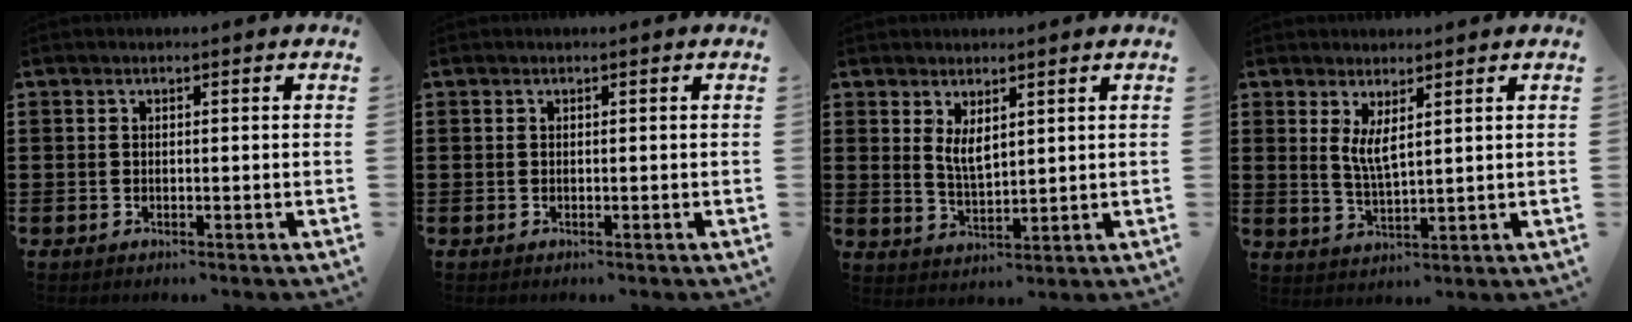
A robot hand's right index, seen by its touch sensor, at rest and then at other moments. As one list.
[{"total": 0.0}, {"total": 3.6, "force": [1.8, 1.5, 2.7], "torque": [-0.056, 0.002, 0.033]}, {"total": 3.6, "force": [1.8, 0.9, 3.0], "torque": [-0.064, -0.001, 0.032]}]